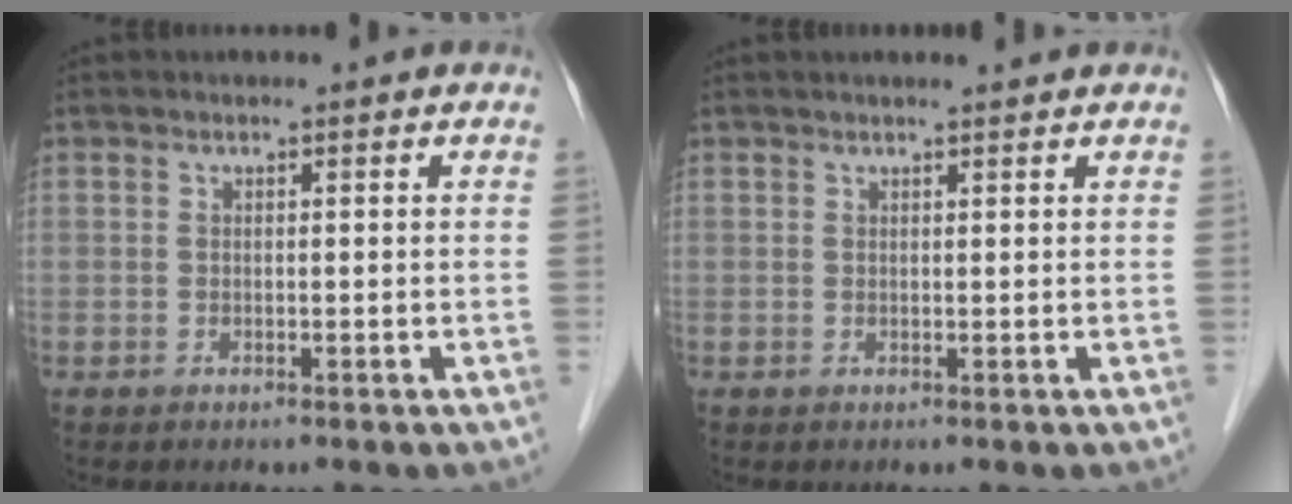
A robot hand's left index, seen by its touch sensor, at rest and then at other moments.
{"total": 1.9, "force": [1.8, 0.0, 0.6], "torque": [-0.007, 0.010, 0.024]}